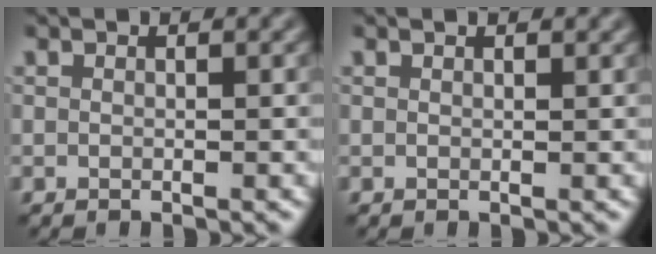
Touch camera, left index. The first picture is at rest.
{"total": 0.6, "force": [0.5, 0.2, 0.3], "torque": [-0.004, 0.003, 0.009]}